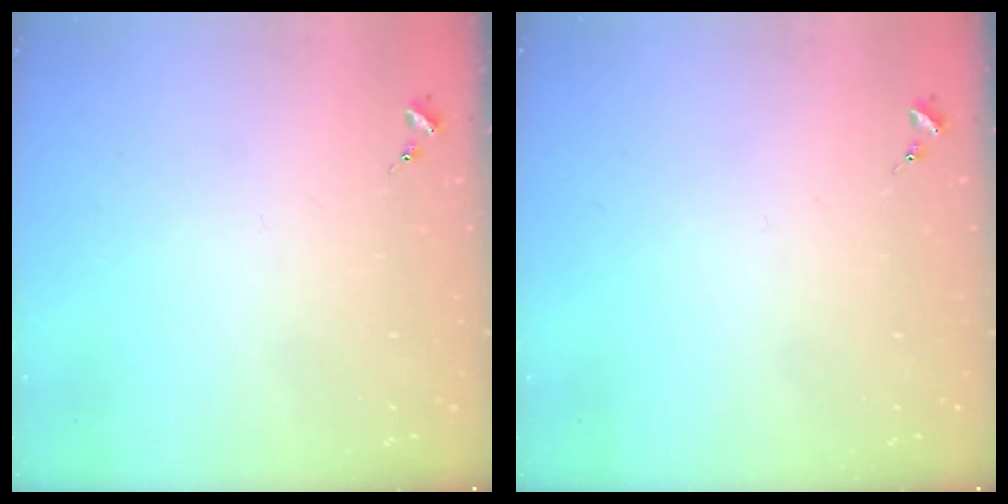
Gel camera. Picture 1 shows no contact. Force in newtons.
{"total": 0.0}